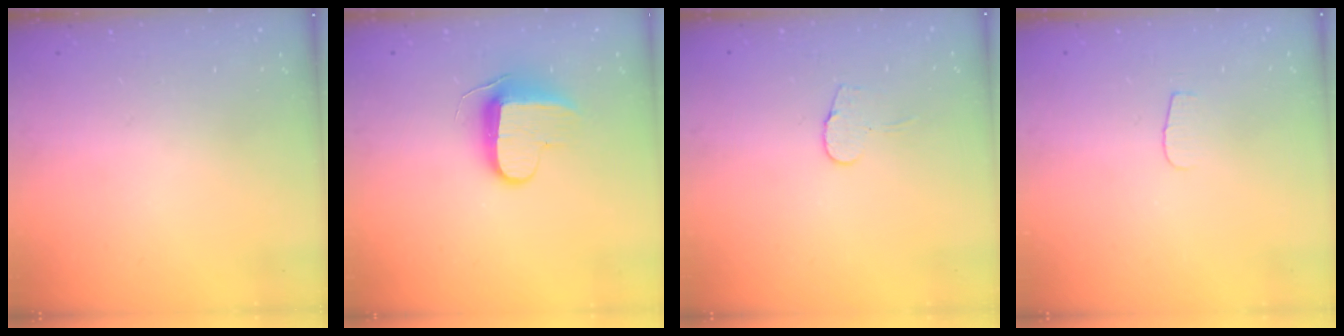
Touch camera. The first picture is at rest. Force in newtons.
{"total": 9.2, "press": 9.2, "slide": 0.9}
{"total": 5.6, "press": 5.6, "slide": 0.4}
{"total": 4.0, "press": 4.0, "slide": 0.4}